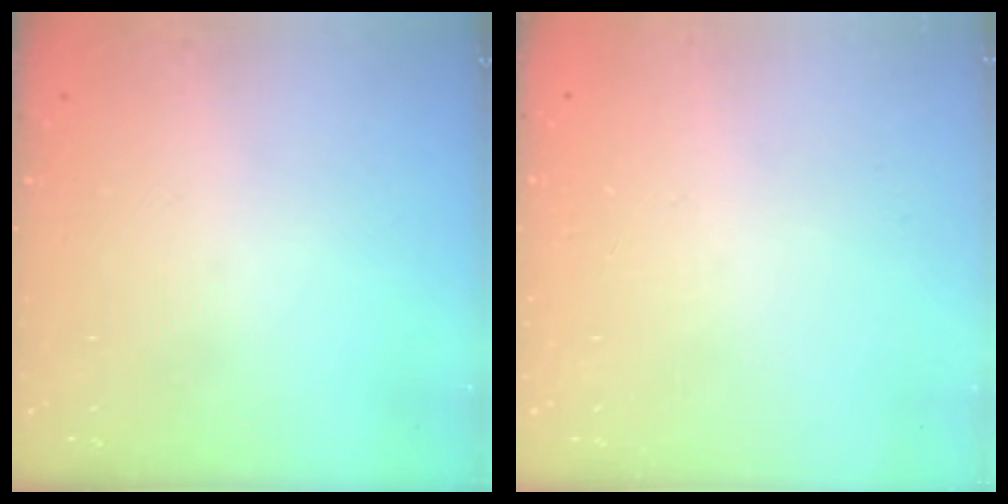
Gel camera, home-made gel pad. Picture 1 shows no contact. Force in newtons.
{"total": 2.6, "press": 2.6, "slide": 0.2}